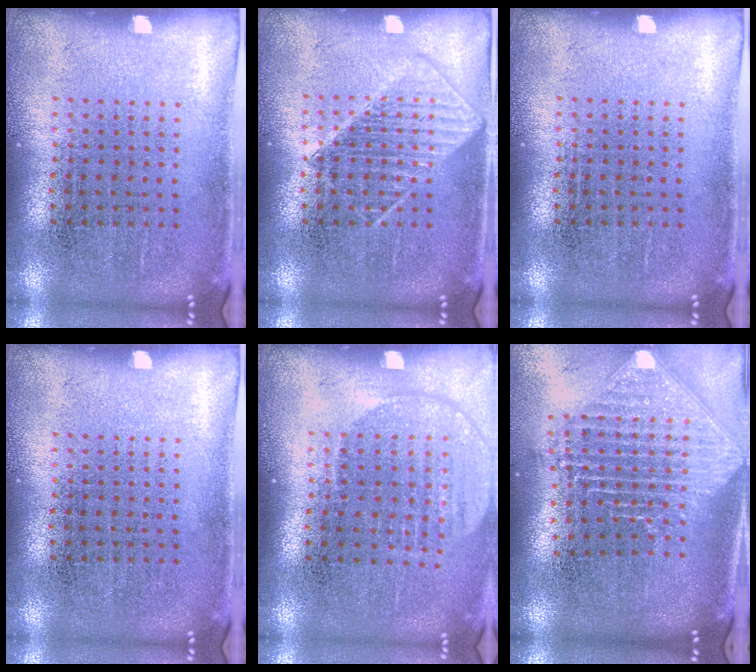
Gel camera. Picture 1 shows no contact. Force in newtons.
{"total": 2.0, "press": 2.0, "slide": 0.5}
{"total": 0.0}
{"total": 0.0}
{"total": 1.7, "press": 1.5, "slide": 0.8}
{"total": 2.4, "press": 1.8, "slide": 1.5}